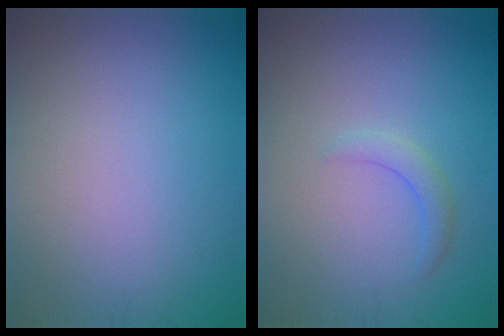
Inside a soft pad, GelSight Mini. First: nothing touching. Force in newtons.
{"total": 1.5, "press": 1.5, "slide": 0.2}